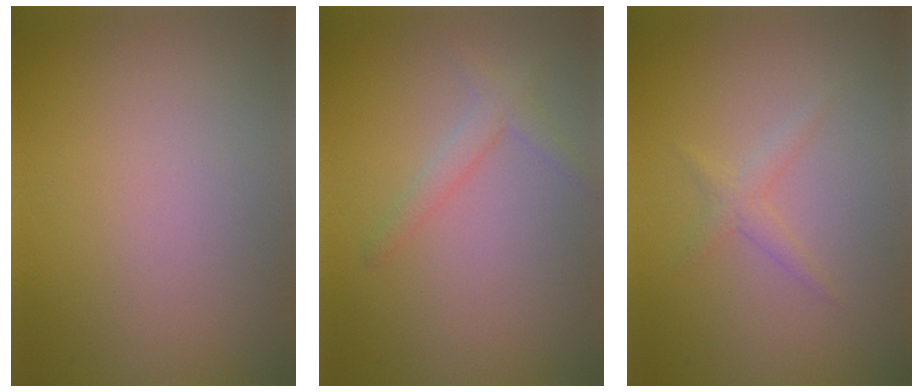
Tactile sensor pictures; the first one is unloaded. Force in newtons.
{"total": 1.7, "press": 1.7, "slide": 0.1}
{"total": 1.3, "press": 1.3, "slide": 0.0}